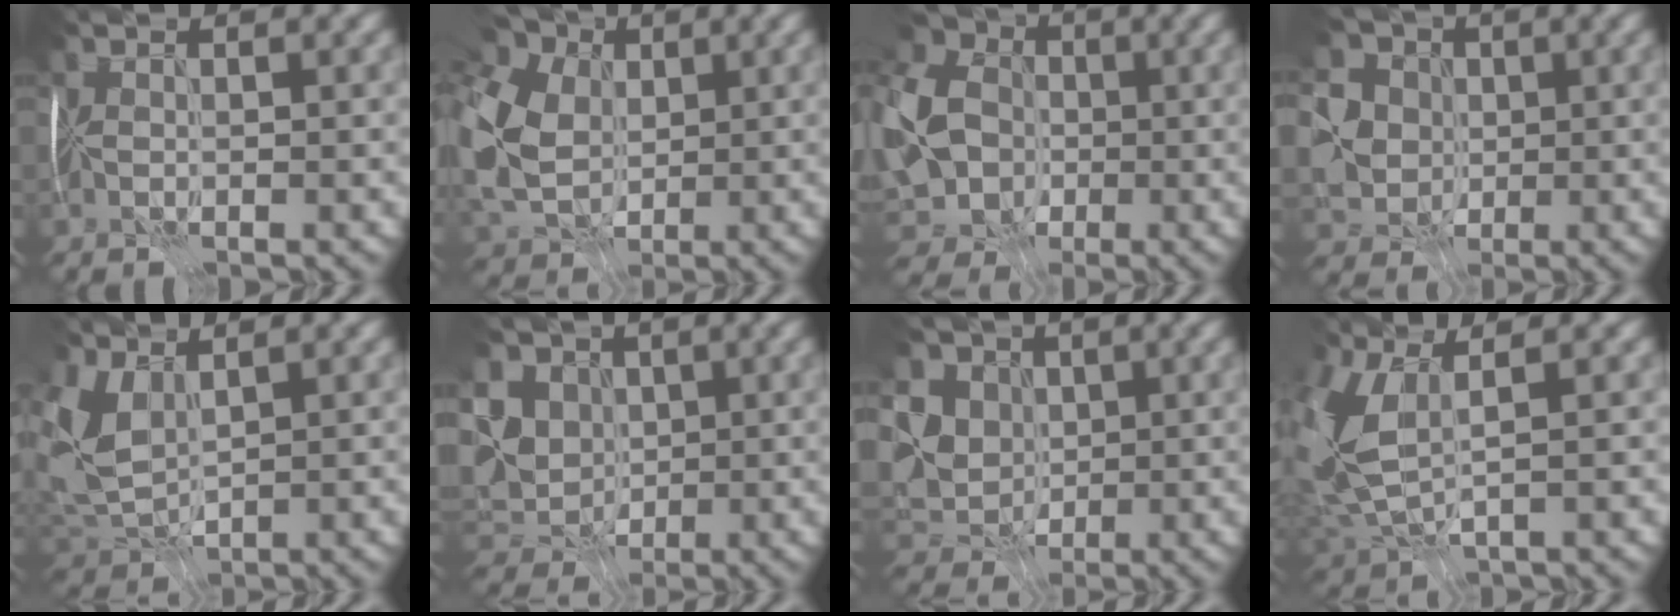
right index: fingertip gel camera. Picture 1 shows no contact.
{"total": 12.4, "force": [1.7, 9.2, 8.2], "torque": [-0.188, 0.017, 0.024]}
{"total": 14.1, "force": [-1.5, 11.2, 8.4], "torque": [-0.195, -0.006, -0.033]}
{"total": 5.4, "force": [-0.1, 4.7, 2.6], "torque": [-0.065, 0.005, -0.008]}
{"total": 3.7, "force": [0.9, 2.4, 2.7], "torque": [-0.072, -0.007, 0.020]}
{"total": 10.1, "force": [1.1, 8.4, 5.5], "torque": [-0.114, 0.008, 0.007]}
{"total": 10.3, "force": [2.1, 8.7, 5.2], "torque": [-0.109, 0.021, 0.013]}
{"total": 7.8, "force": [0.2, 4.0, 6.7], "torque": [-0.185, -0.010, 0.010]}